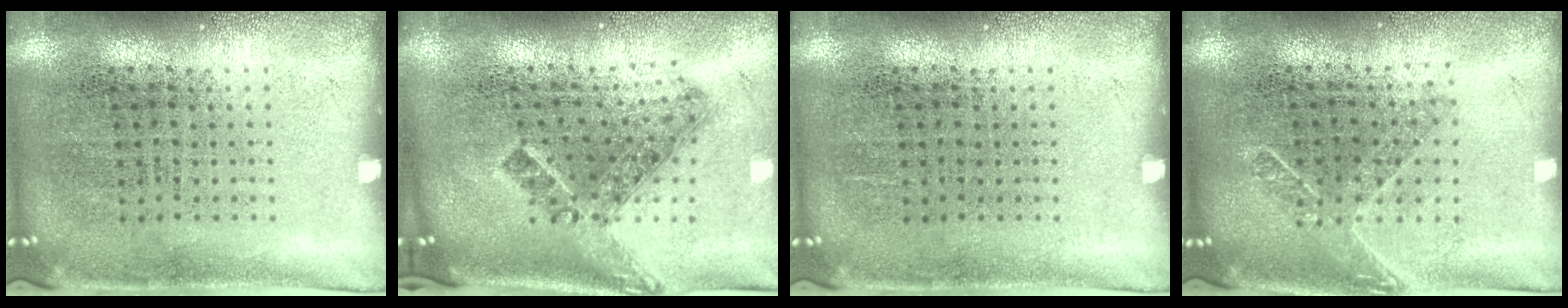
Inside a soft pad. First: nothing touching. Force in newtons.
{"total": 1.5, "press": 1.1, "slide": 1.0}
{"total": 0.0}
{"total": 1.5, "press": 1.2, "slide": 0.9}